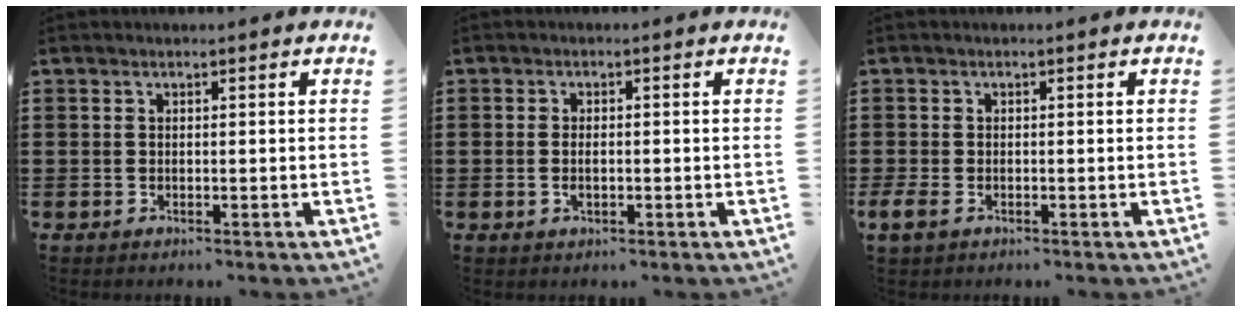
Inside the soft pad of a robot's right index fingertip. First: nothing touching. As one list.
[{"total": 2.0, "force": [-0.2, 1.0, 1.8], "torque": [-0.034, 0.002, -0.005]}, {"total": 1.5, "force": [-0.7, 1.0, 0.9], "torque": [-0.027, -0.003, -0.016]}]